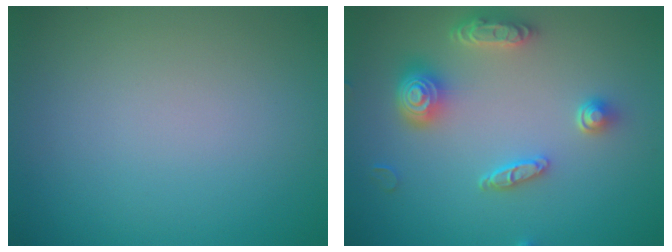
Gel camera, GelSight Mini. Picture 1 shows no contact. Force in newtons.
{"total": 4.6, "press": 3.9, "slide": 2.5}